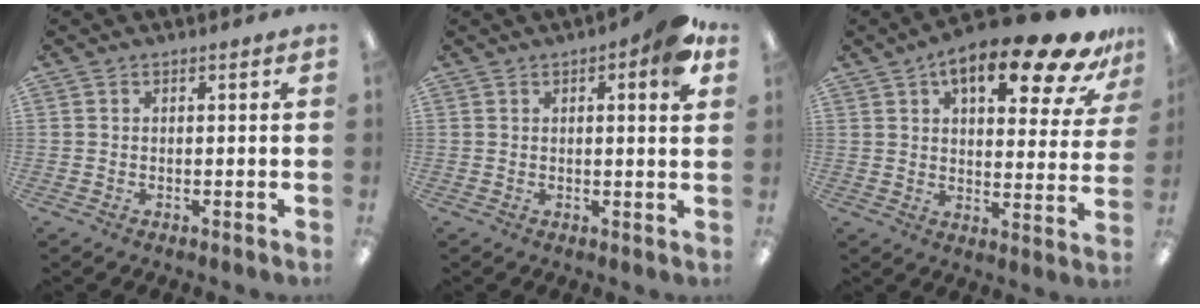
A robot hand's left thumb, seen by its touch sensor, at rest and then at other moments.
{"total": 6.1, "force": [2.9, 1.7, 5.1], "torque": [-0.064, -0.008, 0.042]}
{"total": 19.5, "force": [11.5, 7.1, 14.1], "torque": [-0.193, -0.060, 0.178]}